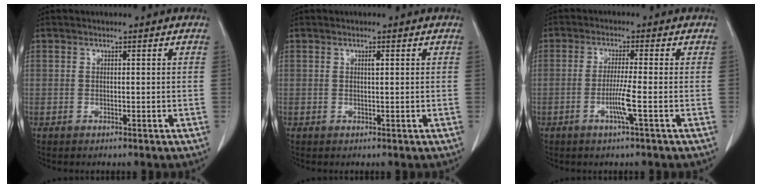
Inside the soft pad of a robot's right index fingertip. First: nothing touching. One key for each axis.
{"total": 0.7, "fx": 0.3, "fy": 0.1, "fz": 0.7, "tx": -0.013, "ty": 0.001, "tz": 0.004}
{"total": 4.1, "fx": -1.4, "fy": -0.7, "fz": 3.8, "tx": -0.075, "ty": -0.008, "tz": -0.029}